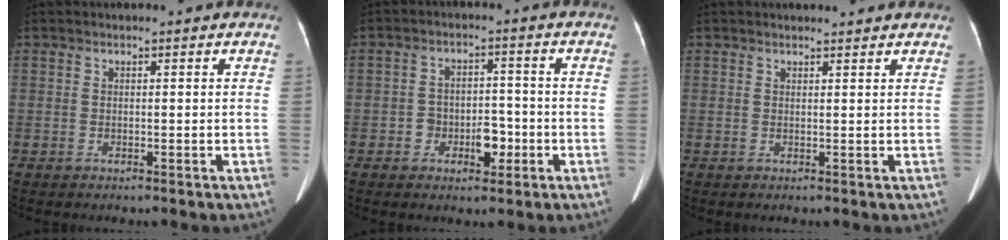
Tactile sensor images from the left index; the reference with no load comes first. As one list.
[{"total": 5.0, "force": [-2.0, 3.1, 3.4], "torque": [-0.051, 0.013, -0.027]}, {"total": 2.6, "force": [2.6, 0.3, 0.6], "torque": [-0.013, 0.006, 0.031]}]